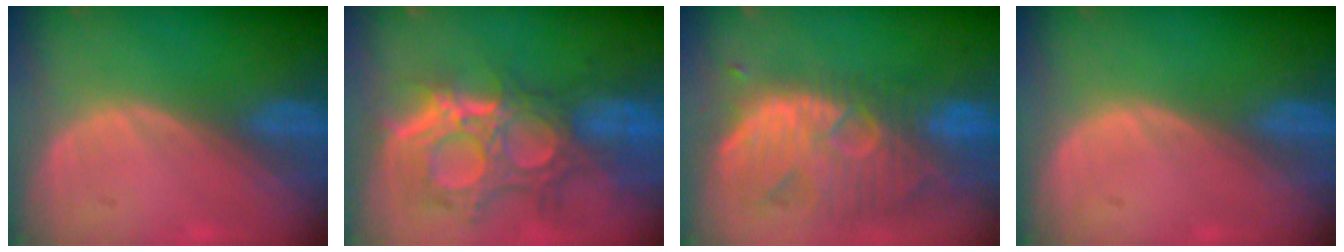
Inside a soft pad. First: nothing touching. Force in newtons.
{"total": 12.0, "press": 10.7, "slide": 5.3}
{"total": 12.5, "press": 11.0, "slide": 6.0}
{"total": 0.0}